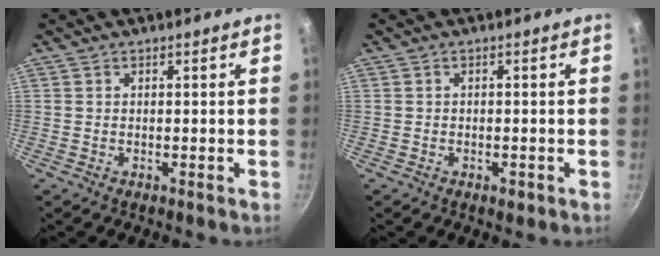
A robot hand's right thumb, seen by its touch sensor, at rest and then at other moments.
{"total": 1.7, "force": [-0.8, 1.0, 1.1], "torque": [-0.019, 0.003, -0.010]}